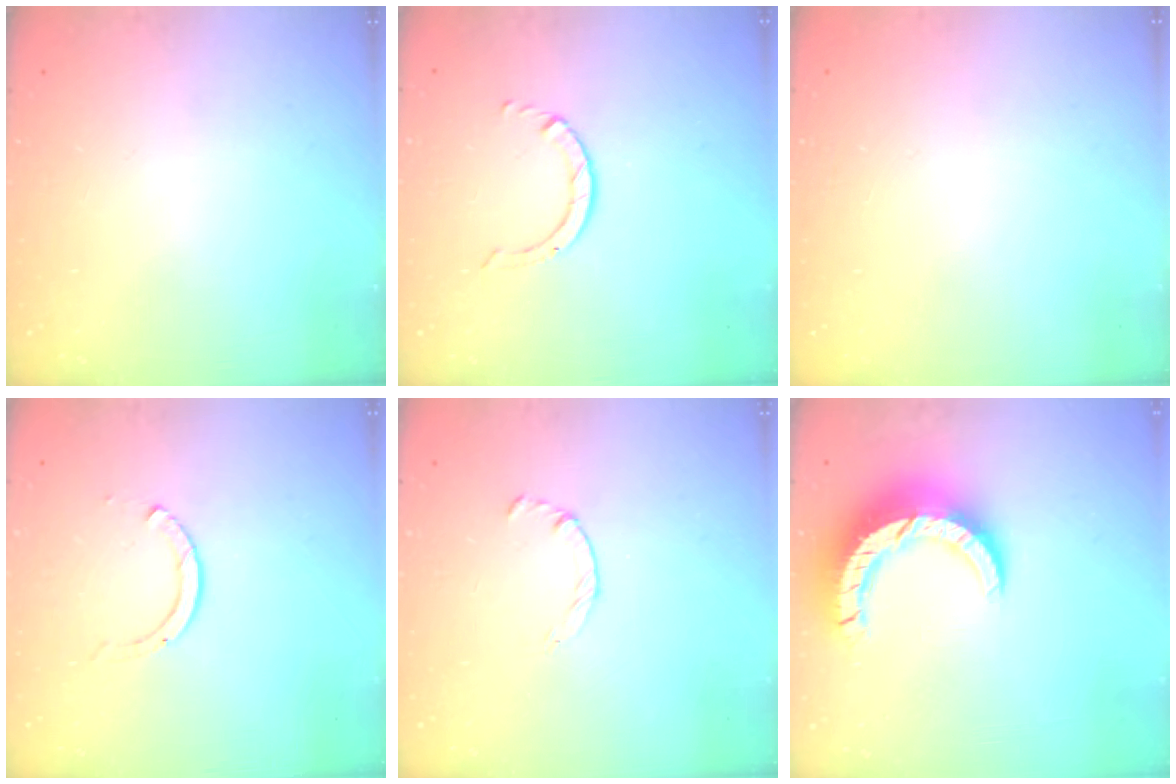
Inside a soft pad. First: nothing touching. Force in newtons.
{"total": 1.7, "press": 1.7, "slide": 0.1}
{"total": 2.5, "press": 2.5, "slide": 0.2}
{"total": 2.6, "press": 2.6, "slide": 0.3}
{"total": 1.8, "press": 1.7, "slide": 0.3}
{"total": 12.0, "press": 12.0, "slide": 1.2}